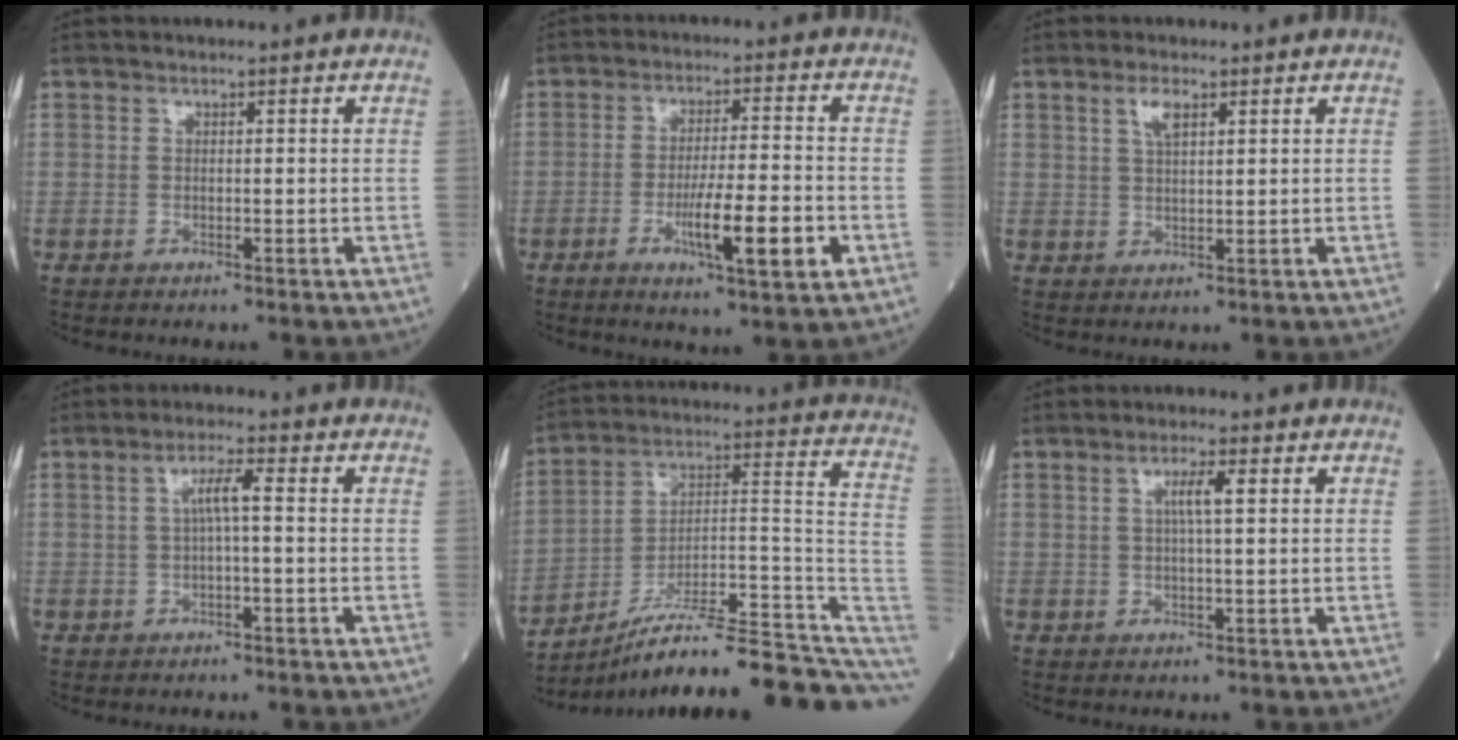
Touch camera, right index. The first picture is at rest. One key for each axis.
{"total": 10.0, "fx": -3.3, "fy": 0.8, "fz": 9.4, "tx": -0.156, "ty": -0.011, "tz": -0.054}
{"total": 3.0, "fx": 1.6, "fy": 0.8, "fz": 2.4, "tx": -0.051, "ty": 0.002, "tz": 0.033}
{"total": 3.3, "fx": 0.3, "fy": 0.2, "fz": 3.3, "tx": -0.063, "ty": 0.009, "tz": 0.006}
{"total": 21.0, "fx": -16.5, "fy": 2.4, "fz": 12.7, "tx": -0.120, "ty": 0.048, "tz": -0.253}
{"total": 3.2, "fx": 0.9, "fy": 0.1, "fz": 3.1, "tx": -0.058, "ty": 0.003, "tz": 0.015}